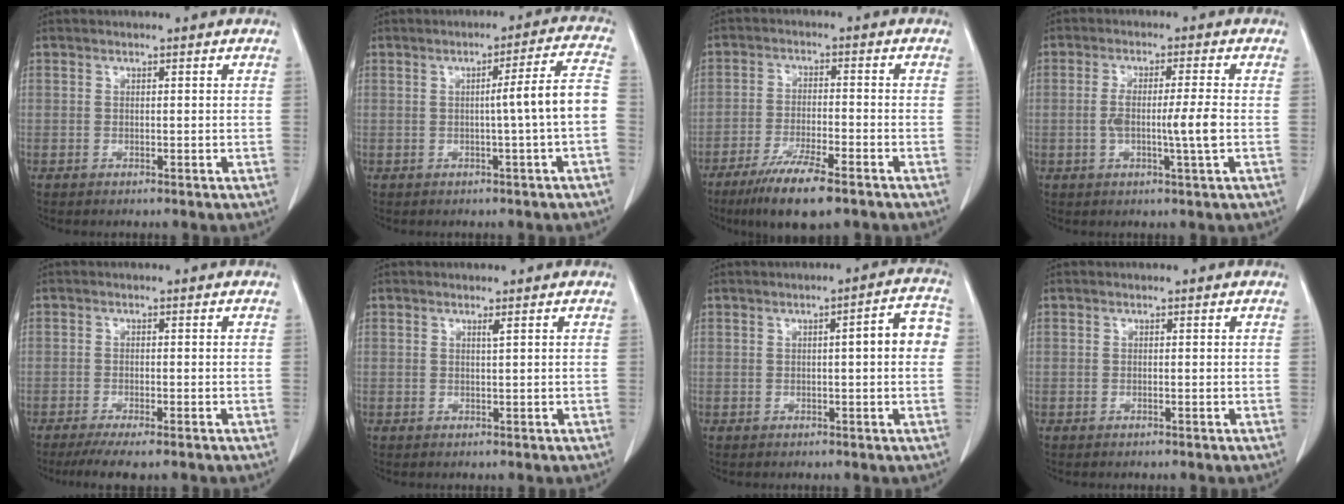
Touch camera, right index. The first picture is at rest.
{"total": 7.2, "force": [-1.0, -1.1, 7.0], "torque": [-0.091, 0.015, -0.014]}
{"total": 9.7, "force": [-6.7, 1.2, 7.0], "torque": [-0.119, -0.021, -0.109]}
{"total": 5.9, "force": [-1.0, -0.4, 5.9], "torque": [-0.109, -0.002, -0.016]}
{"total": 5.4, "force": [-4.1, 0.6, 3.5], "torque": [-0.049, -0.012, -0.063]}
{"total": 0.6, "force": [0.4, -0.2, 0.5], "torque": [-0.015, -0.004, 0.010]}
{"total": 5.9, "force": [0.5, 1.0, 5.8], "torque": [-0.069, 0.021, 0.001]}
{"total": 0.0}